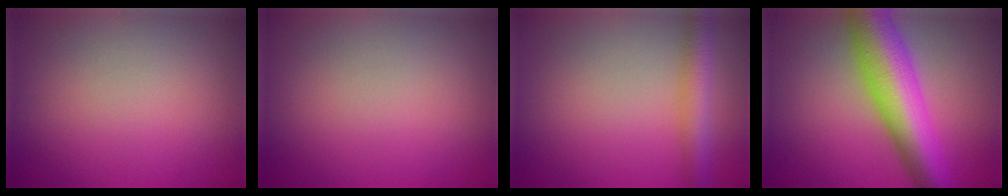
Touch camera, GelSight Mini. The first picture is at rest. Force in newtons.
{"total": 0.0}
{"total": 3.5, "press": 3.5, "slide": 0.1}
{"total": 10.2, "press": 10.2, "slide": 0.4}